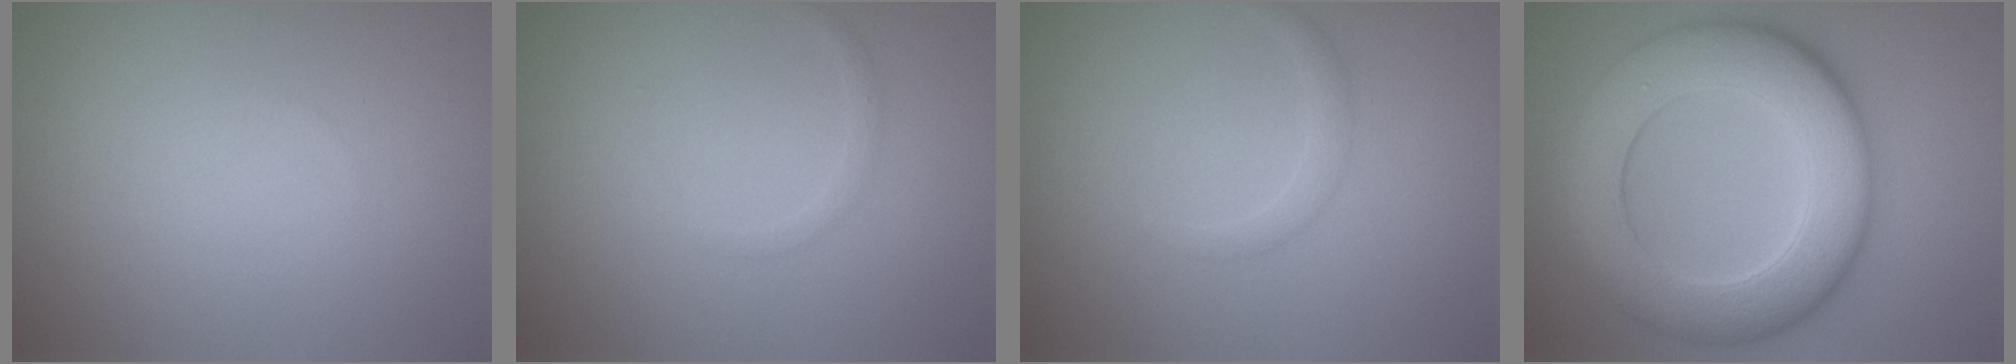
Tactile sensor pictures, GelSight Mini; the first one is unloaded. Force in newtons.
{"total": 0.8, "press": 0.8, "slide": 0.0}
{"total": 0.7, "press": 0.7, "slide": 0.1}
{"total": 10.2, "press": 10.2, "slide": 0.4}